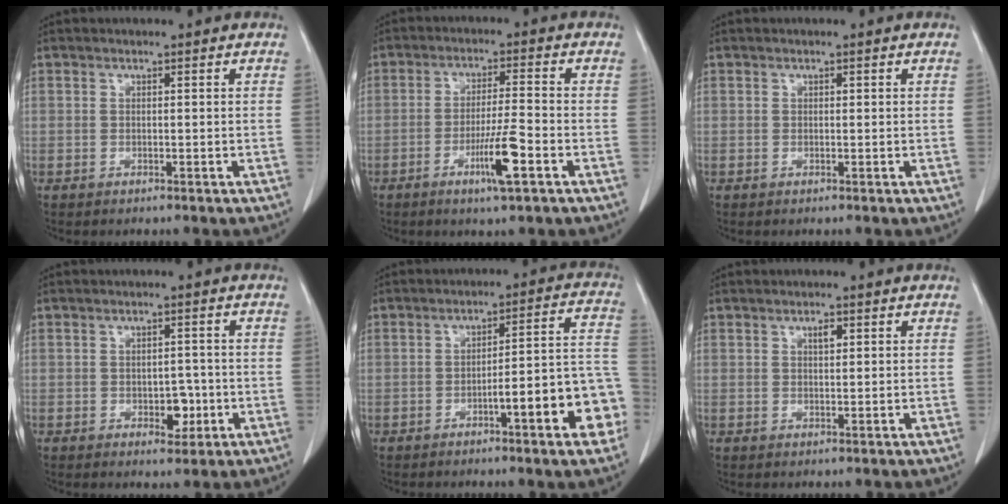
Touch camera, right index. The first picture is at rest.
{"total": 7.1, "force": [-3.2, -0.1, 6.3], "torque": [-0.113, -0.011, -0.057]}
{"total": 0.0}
{"total": 3.4, "force": [-1.0, 2.0, 2.6], "torque": [-0.029, 0.004, -0.007]}
{"total": 11.9, "force": [-4.9, 1.5, 10.8], "torque": [-0.121, 0.033, -0.062]}
{"total": 1.5, "force": [0.7, 0.6, 1.3], "torque": [-0.022, -0.001, 0.011]}